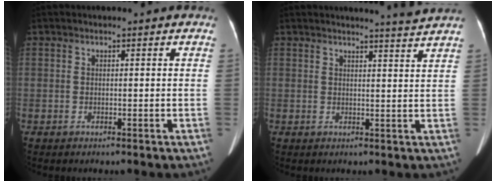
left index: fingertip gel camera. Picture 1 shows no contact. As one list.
[{"total": 4.1, "force": [3.7, -1.5, 0.6], "torque": [-0.019, -0.017, 0.044]}]